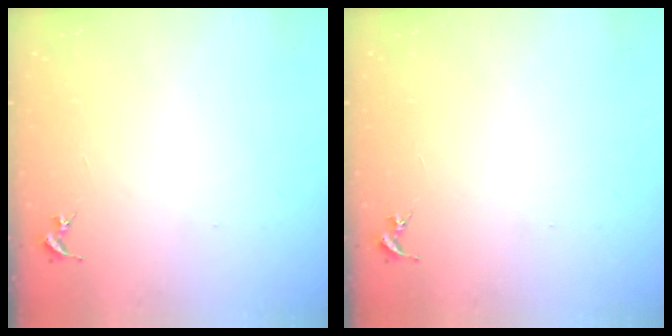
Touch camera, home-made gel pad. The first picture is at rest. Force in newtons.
{"total": 0.0}